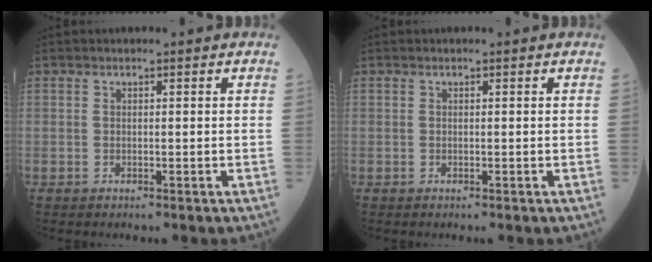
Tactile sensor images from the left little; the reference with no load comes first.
{"total": 0.0}